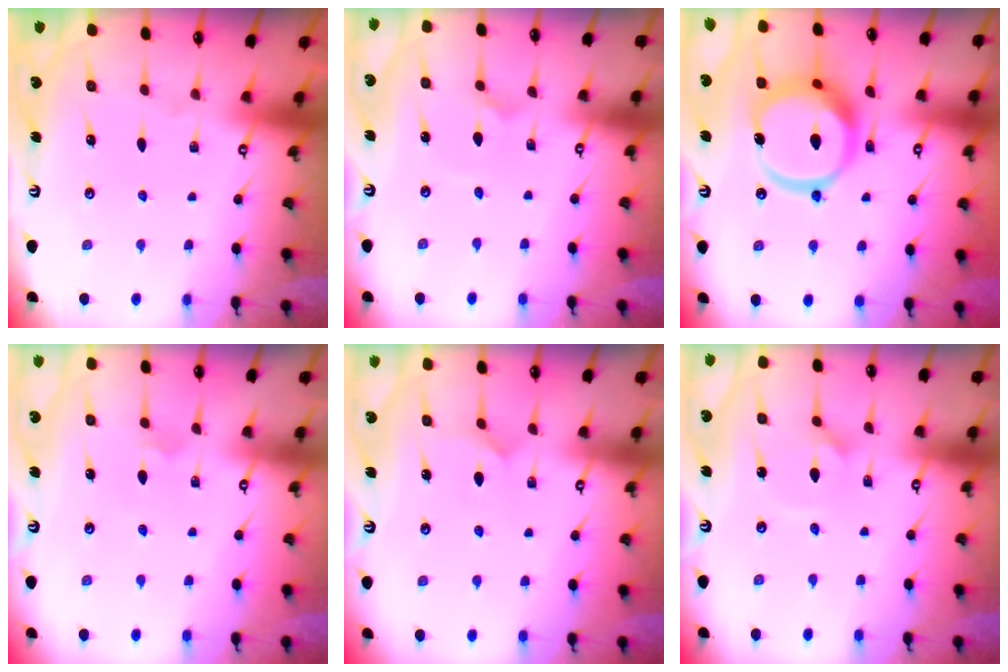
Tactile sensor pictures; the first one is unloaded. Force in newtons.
{"total": 2.3, "press": 2.3, "slide": 0.2}
{"total": 16.7, "press": 16.5, "slide": 2.2}
{"total": 3.0, "press": 3.0, "slide": 0.2}
{"total": 2.8, "press": 2.8, "slide": 0.3}
{"total": 2.9, "press": 2.9, "slide": 0.1}